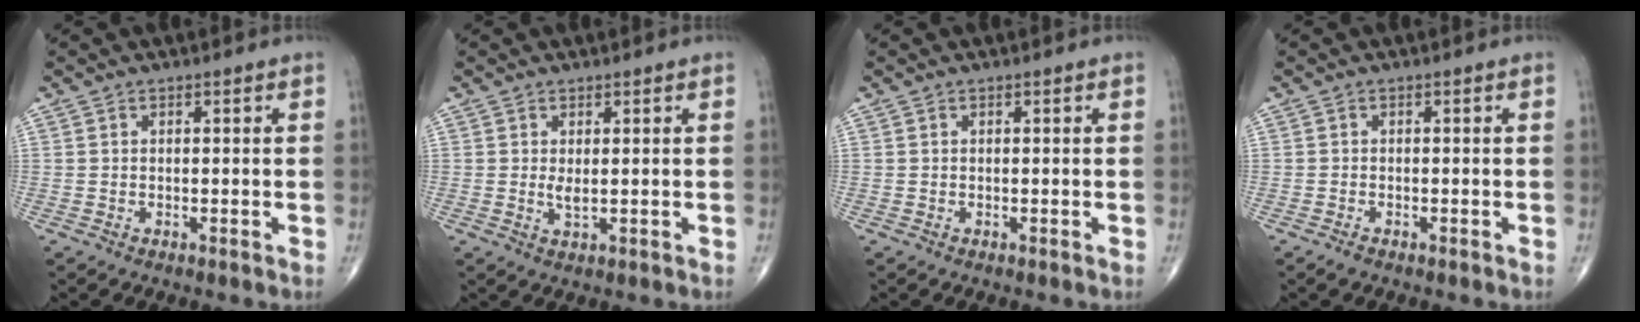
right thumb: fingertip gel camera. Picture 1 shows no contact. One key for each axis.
{"total": 1.6, "fx": 0.3, "fy": 0.5, "fz": 1.5, "tx": -0.029, "ty": -0.006, "tz": 0.009}
{"total": 0.0}
{"total": 0.9, "fx": -0.7, "fy": 0.3, "fz": 0.4, "tx": -0.011, "ty": 0.000, "tz": -0.014}